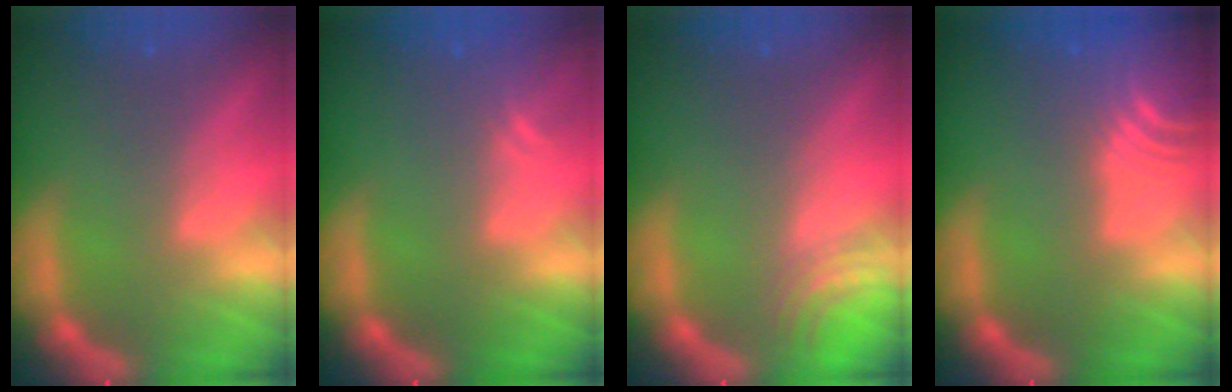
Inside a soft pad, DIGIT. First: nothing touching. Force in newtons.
{"total": 1.5}
{"total": 2.5}
{"total": 9.6}